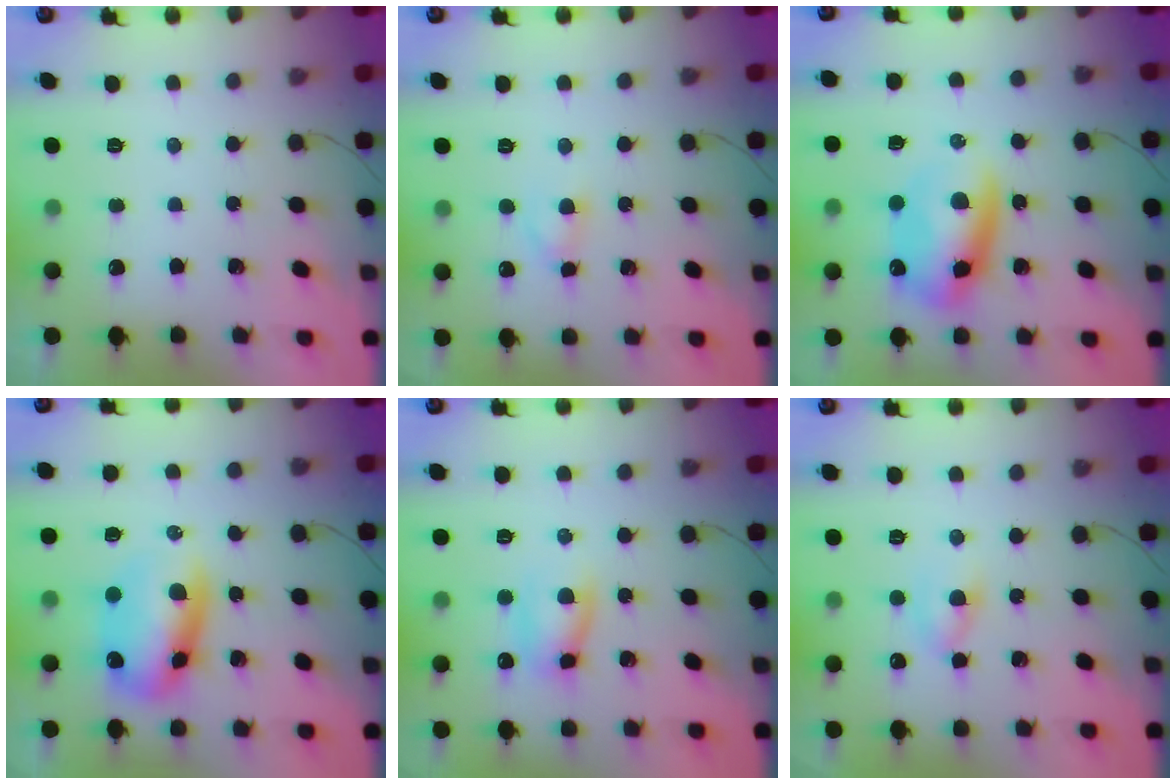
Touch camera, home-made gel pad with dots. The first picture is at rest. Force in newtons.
{"total": 2.9, "press": 2.7, "slide": 1.2}
{"total": 10.4, "press": 10.1, "slide": 2.6}
{"total": 10.5, "press": 10.2, "slide": 2.7}
{"total": 7.4, "press": 7.4, "slide": 1.0}
{"total": 3.9, "press": 3.6, "slide": 1.6}